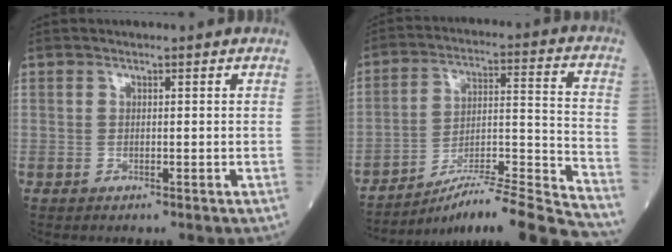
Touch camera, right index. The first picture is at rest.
{"total": 21.3, "force": [-19.3, -0.6, 9.1], "torque": [-0.110, 0.007, -0.294]}